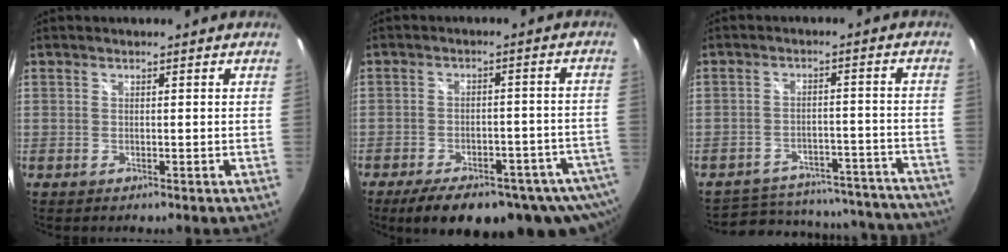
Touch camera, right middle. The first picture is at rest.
{"total": 19.8, "force": [-14.8, 7.2, 11.1], "torque": [-0.179, -0.036, -0.180]}
{"total": 24.3, "force": [-21.3, 8.8, 7.7], "torque": [-0.148, 0.028, -0.241]}